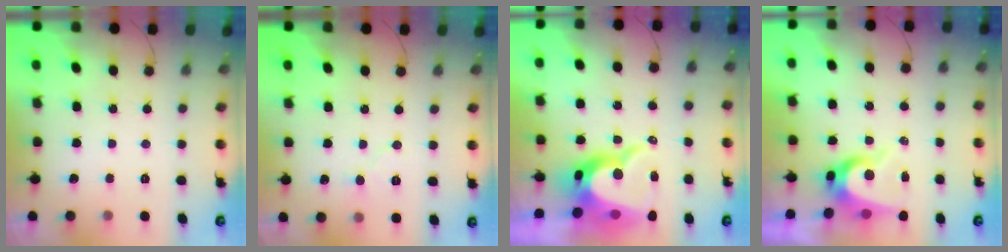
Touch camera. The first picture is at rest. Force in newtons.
{"total": 5.8, "press": 5.8, "slide": 0.5}
{"total": 14.7, "press": 14.7, "slide": 1.0}
{"total": 7.6, "press": 7.6, "slide": 0.5}